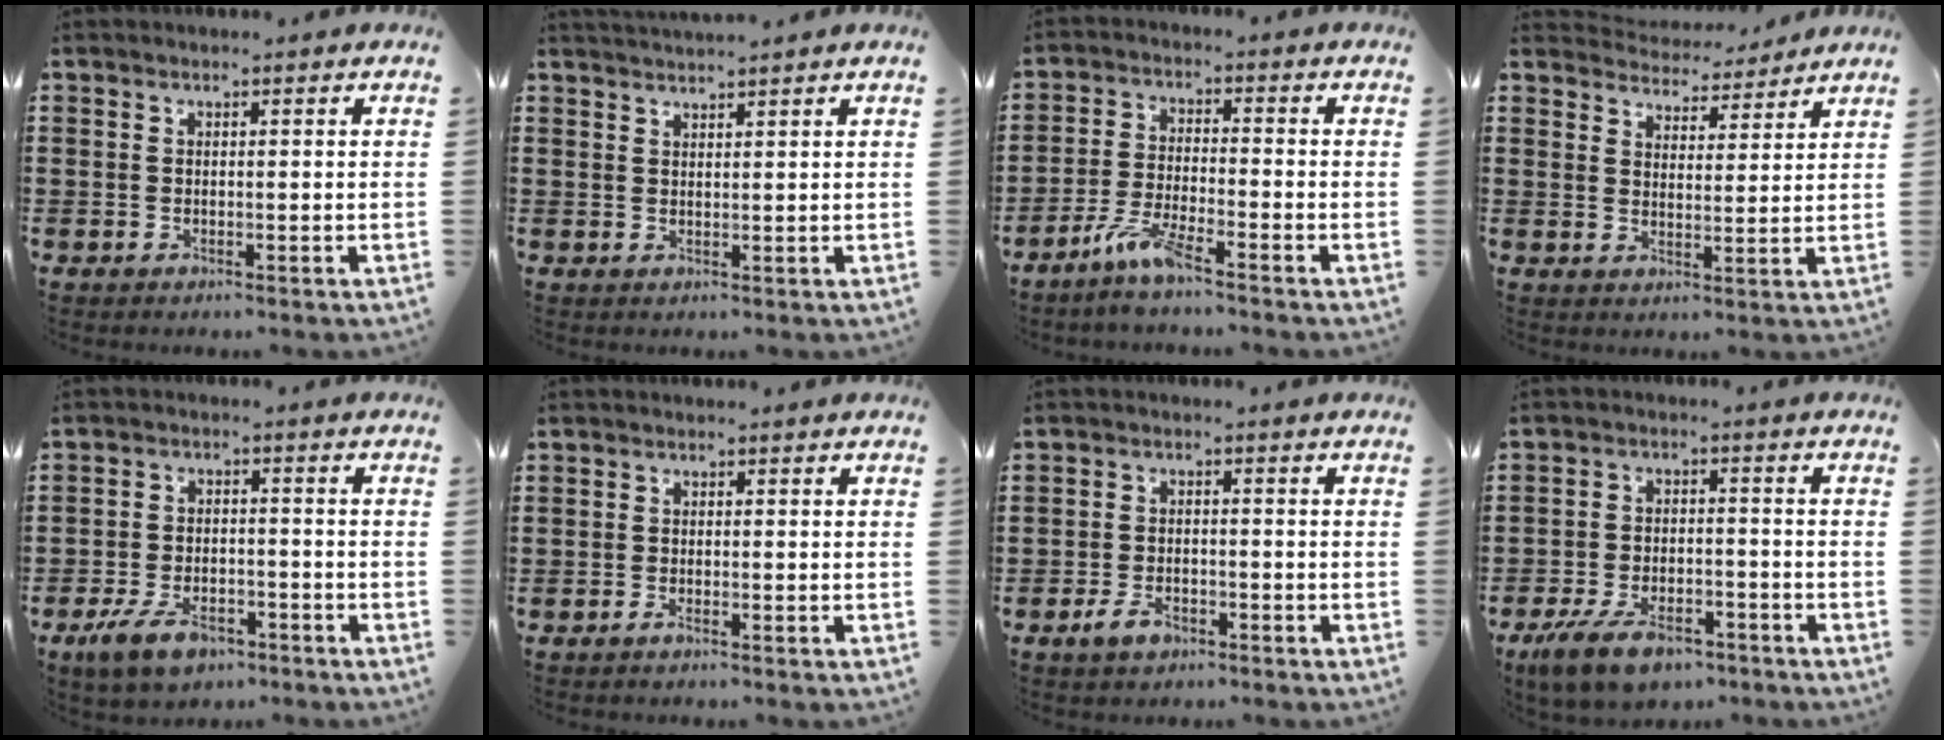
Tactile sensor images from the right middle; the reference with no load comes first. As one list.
[{"total": 1.6, "force": [1.6, -0.1, 0.1], "torque": [-0.005, 0.001, 0.031]}, {"total": 5.6, "force": [-4.1, 0.4, 3.7], "torque": [-0.086, -0.010, -0.080]}, {"total": 4.0, "force": [3.9, 0.9, -0.5], "torque": [-0.010, -0.026, 0.067]}, {"total": 5.9, "force": [-4.1, 2.8, 3.1], "torque": [-0.070, 0.007, -0.080]}, {"total": 0.7, "force": [-0.5, -0.1, 0.5], "torque": [-0.010, -0.004, -0.008]}, {"total": 3.3, "force": [-2.0, 1.8, 1.8], "torque": [-0.039, 0.002, -0.041]}, {"total": 6.9, "force": [-5.3, 2.7, 3.6], "torque": [-0.083, 0.001, -0.102]}]